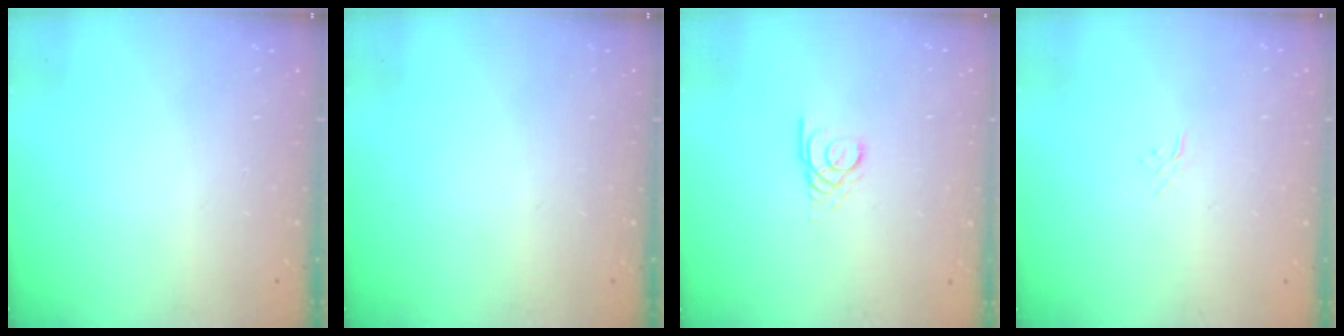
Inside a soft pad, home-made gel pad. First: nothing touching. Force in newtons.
{"total": 0.0}
{"total": 2.2, "press": 2.2, "slide": 0.2}
{"total": 2.9, "press": 2.9, "slide": 0.3}